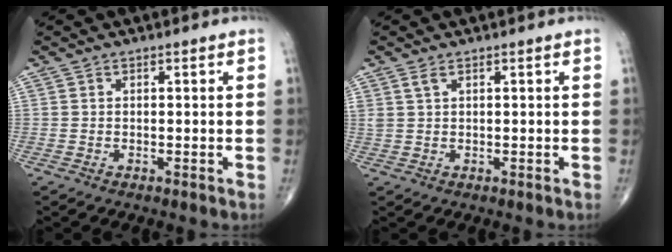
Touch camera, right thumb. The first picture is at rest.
{"total": 1.6, "force": [1.0, 0.6, 1.1], "torque": [-0.028, 0.003, 0.026]}